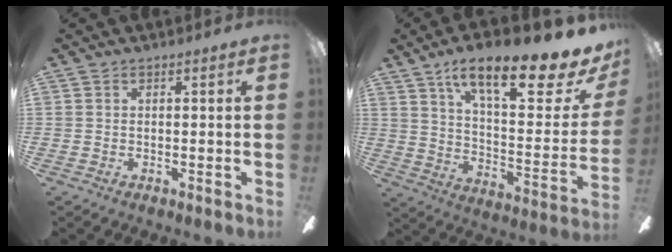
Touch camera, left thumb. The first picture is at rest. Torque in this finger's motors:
{"motor_torque": [0.54, 0.35, 1.49, -1.29, 0.21]}